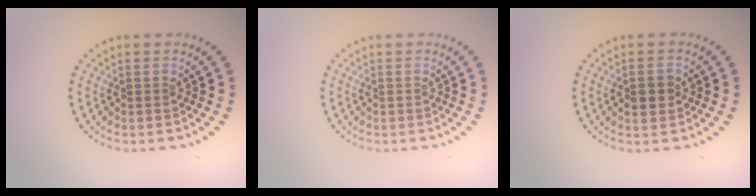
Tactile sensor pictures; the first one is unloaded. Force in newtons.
{"total": 0.0}
{"total": 2.1, "press": 2.0, "slide": 0.1}